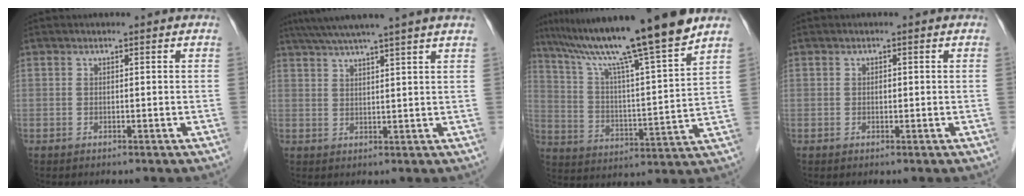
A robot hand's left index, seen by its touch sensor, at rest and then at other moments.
{"total": 10.1, "force": [8.2, -1.6, 5.5], "torque": [-0.088, 0.023, 0.110]}
{"total": 19.3, "force": [15.7, -0.9, 11.2], "torque": [-0.188, 0.003, 0.251]}
{"total": 0.5, "force": [0.0, 0.4, 0.4], "torque": [-0.008, 0.000, -0.001]}